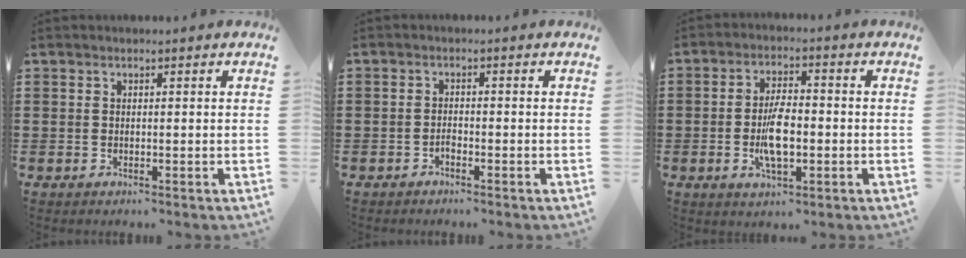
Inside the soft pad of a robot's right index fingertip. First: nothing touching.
{"total": 0.9, "force": [-0.9, 0.2, 0.3], "torque": [-0.010, -0.004, -0.016]}
{"total": 6.8, "force": [-1.2, 2.8, 6.1], "torque": [-0.124, 0.000, -0.025]}